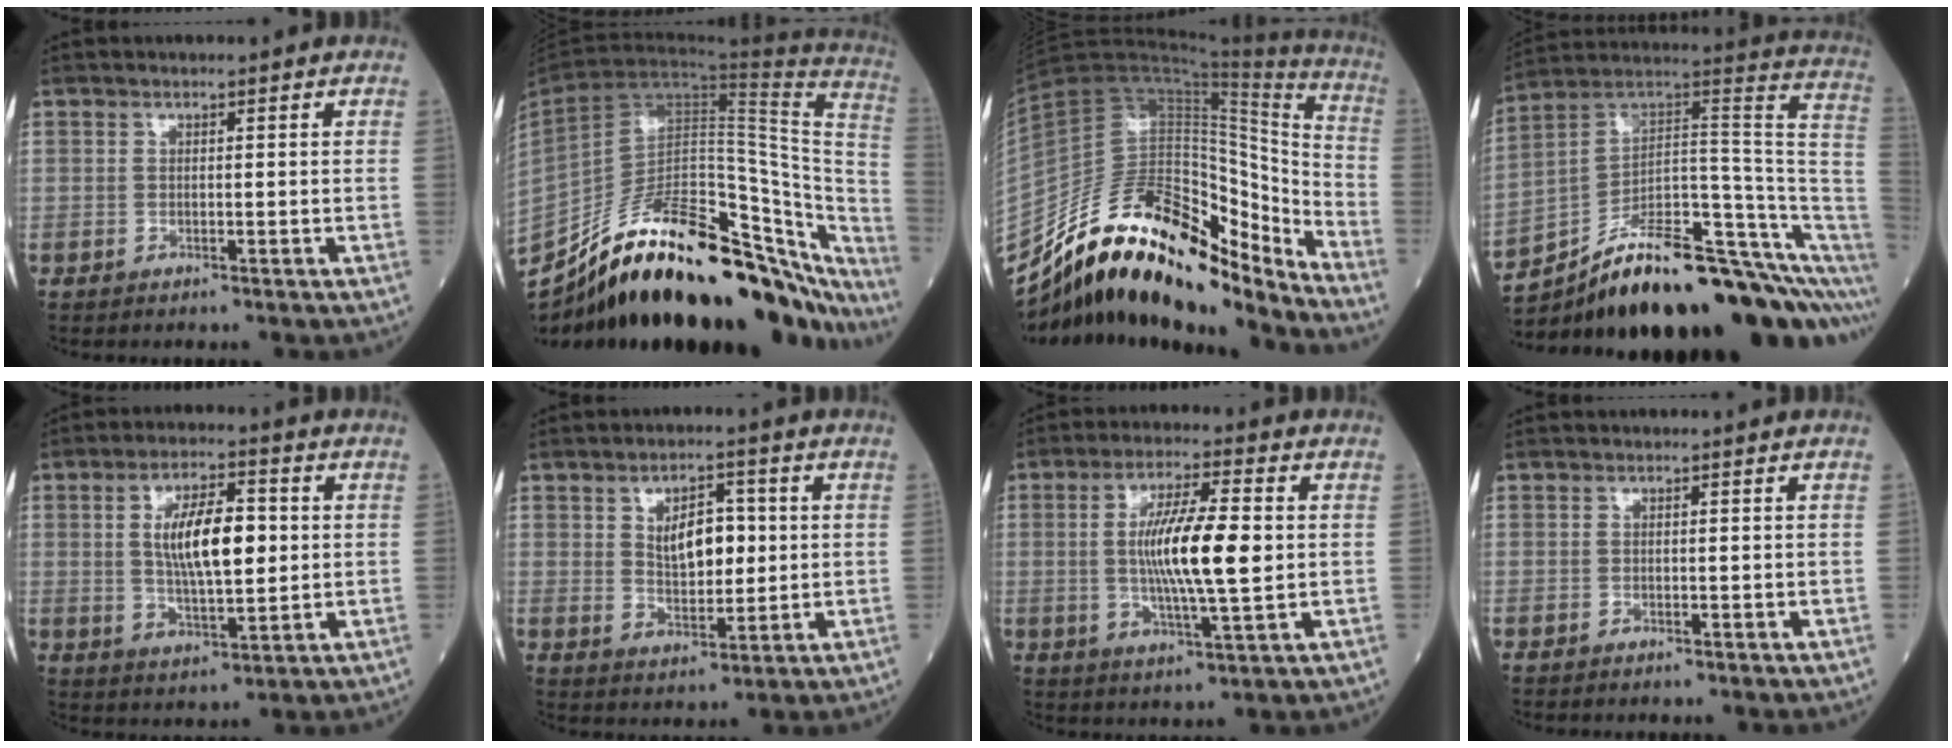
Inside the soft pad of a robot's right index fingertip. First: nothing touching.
{"total": 38.8, "force": [-29.0, 12.6, 22.5], "torque": [-0.290, -0.031, -0.413]}
{"total": 22.4, "force": [-18.1, 5.3, 12.0], "torque": [-0.202, 0.052, -0.307]}
{"total": 27.7, "force": [-18.3, 6.1, 19.9], "torque": [-0.205, 0.045, -0.275]}
{"total": 10.6, "force": [1.4, 3.4, 9.9], "torque": [-0.180, 0.007, 0.025]}
{"total": 7.2, "force": [1.4, 3.6, 6.1], "torque": [-0.100, 0.003, 0.030]}
{"total": 11.7, "force": [0.6, 1.5, 11.6], "torque": [-0.213, 0.000, 0.009]}
{"total": 0.0}